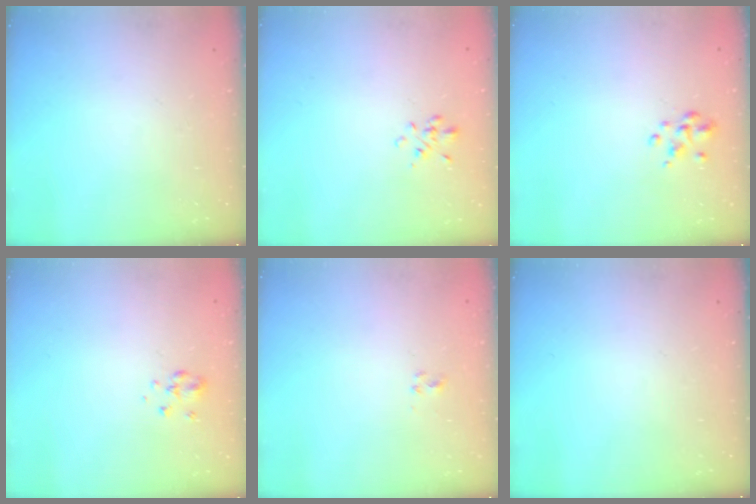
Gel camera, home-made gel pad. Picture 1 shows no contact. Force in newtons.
{"total": 1.6, "press": 1.5, "slide": 0.6}
{"total": 2.5, "press": 2.4, "slide": 0.7}
{"total": 3.2, "press": 3.0, "slide": 1.2}
{"total": 2.0, "press": 1.8, "slide": 1.0}
{"total": 0.0}